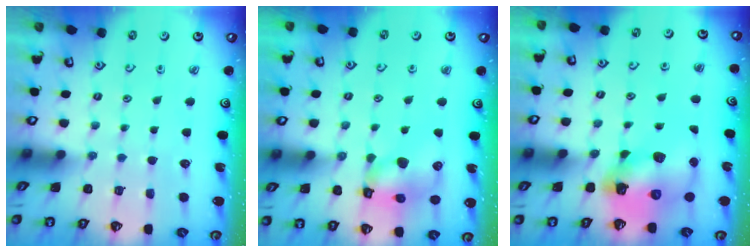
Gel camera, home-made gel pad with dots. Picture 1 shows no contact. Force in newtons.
{"total": 10.0, "press": 9.9, "slide": 1.4}
{"total": 11.8, "press": 11.7, "slide": 1.8}